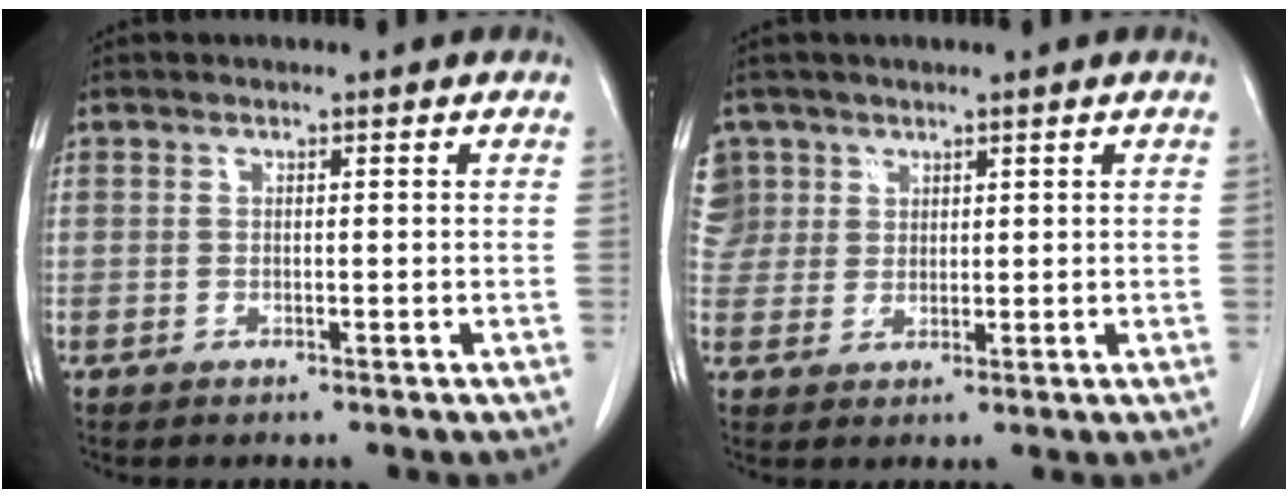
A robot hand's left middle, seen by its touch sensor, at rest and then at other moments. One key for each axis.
{"total": 7.1, "fx": 3.8, "fy": 6.0, "fz": 0.3, "tx": -0.010, "ty": 0.017, "tz": 0.086}